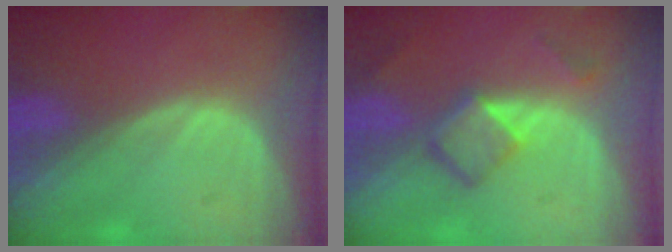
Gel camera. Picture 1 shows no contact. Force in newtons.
{"total": 5.1, "press": 4.8, "slide": 1.9}